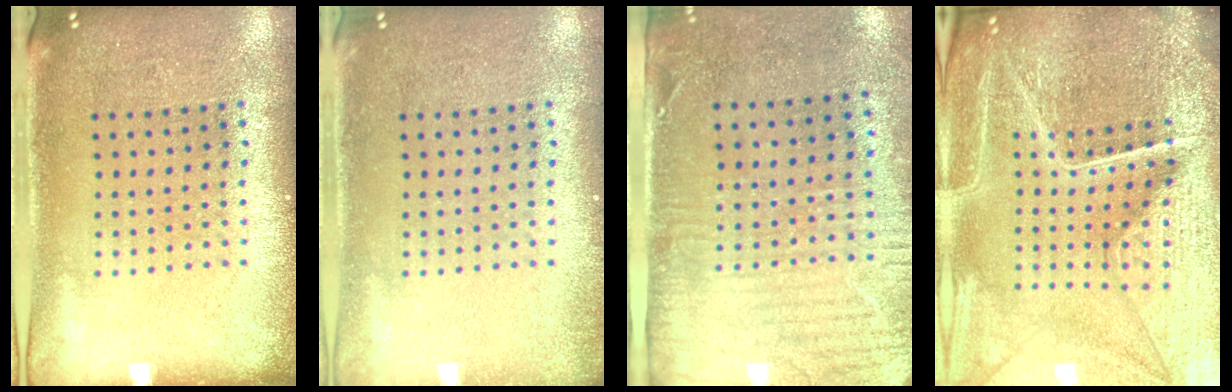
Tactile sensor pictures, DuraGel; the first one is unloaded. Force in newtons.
{"total": 0.8, "press": 0.8, "slide": 0.0}
{"total": 3.0, "press": 2.4, "slide": 1.7}
{"total": 6.3, "press": 5.6, "slide": 2.8}